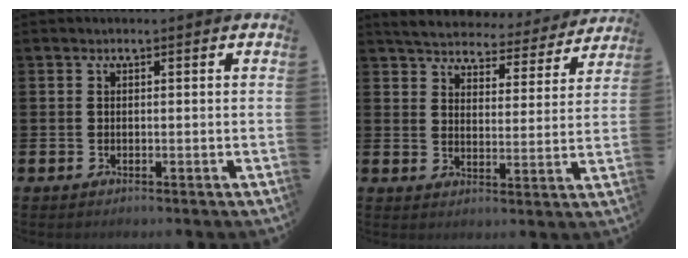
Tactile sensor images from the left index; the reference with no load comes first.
{"total": 5.7, "force": [5.5, 1.0, 0.9], "torque": [-0.040, -0.040, 0.093]}